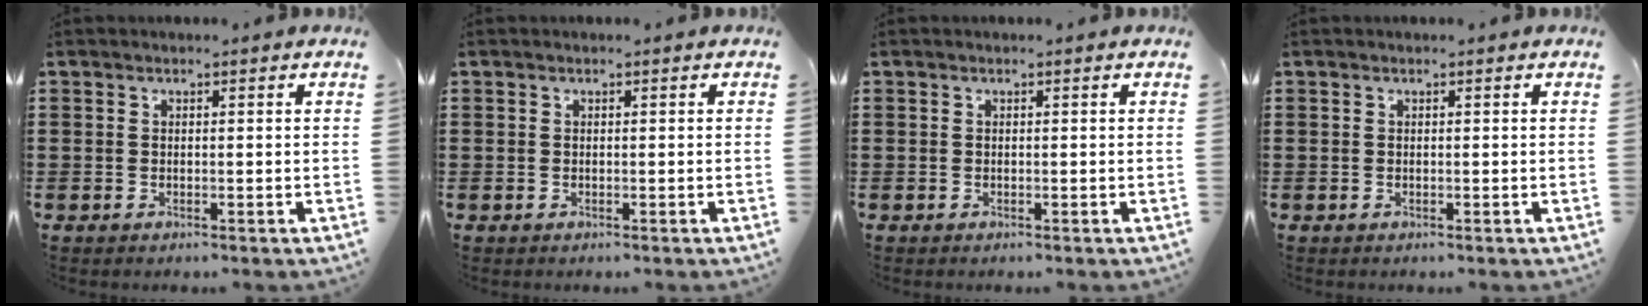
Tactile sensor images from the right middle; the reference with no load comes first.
{"total": 0.0}
{"total": 0.0}
{"total": 0.0}